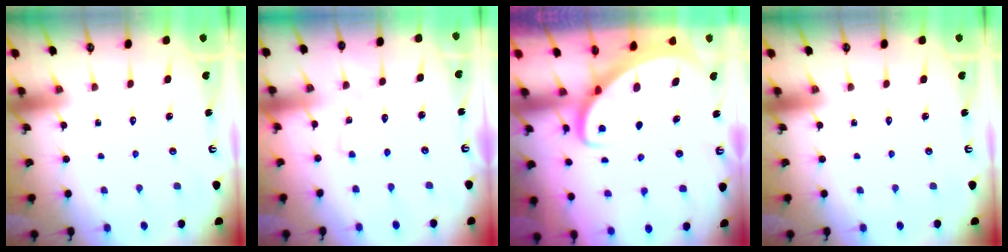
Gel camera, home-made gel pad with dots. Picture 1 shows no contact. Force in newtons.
{"total": 1.8, "press": 1.8, "slide": 0.1}
{"total": 2.6, "press": 2.6, "slide": 0.3}
{"total": 0.0}